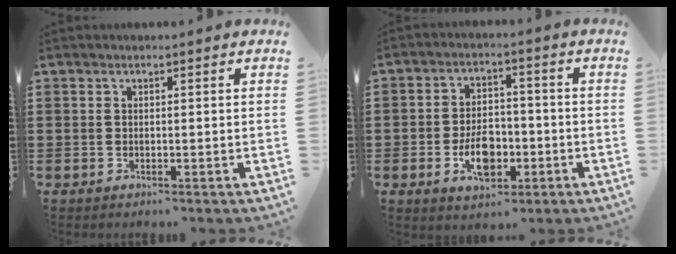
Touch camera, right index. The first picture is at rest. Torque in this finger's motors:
{"motor_torque": [1.44, 0.70, 0.39, 0.08]}